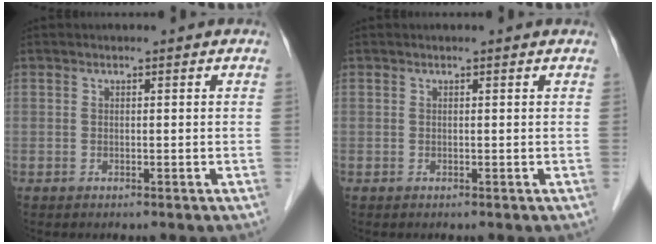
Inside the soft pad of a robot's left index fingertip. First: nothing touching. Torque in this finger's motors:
{"motor_torque": [0.07, -0.02, -0.06, -0.01]}